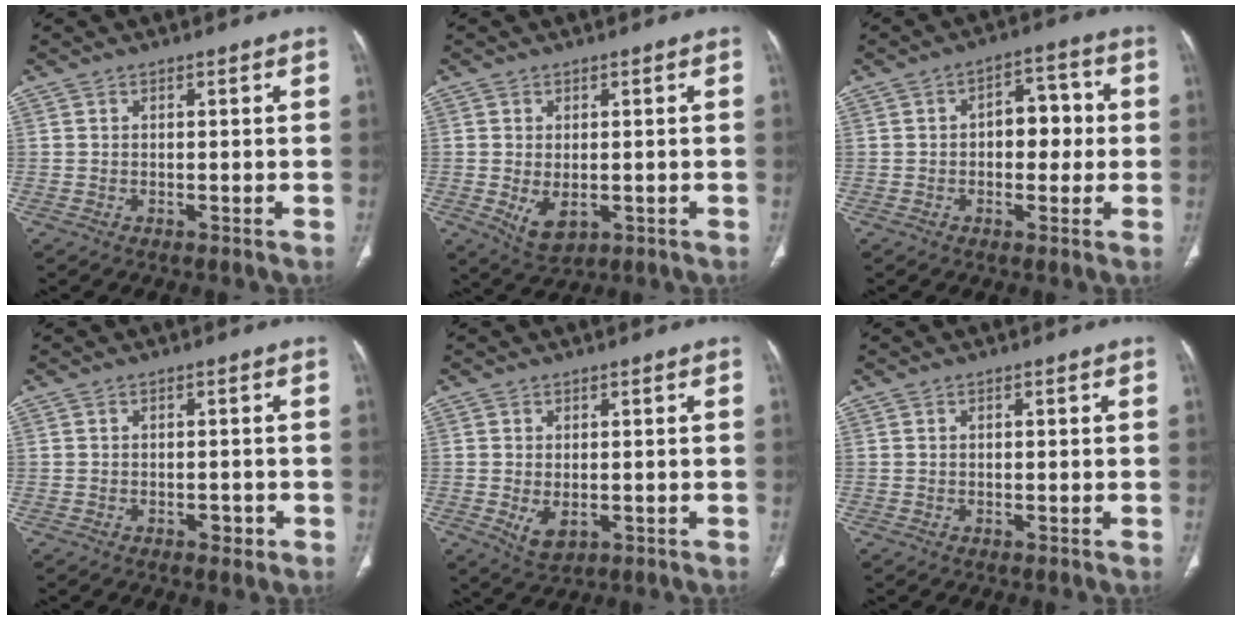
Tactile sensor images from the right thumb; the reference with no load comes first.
{"total": 5.2, "force": [-1.0, 3.2, 4.1], "torque": [-0.069, -0.010, -0.002]}
{"total": 7.8, "force": [0.2, 4.9, 6.1], "torque": [-0.053, 0.023, -0.002]}
{"total": 2.0, "force": [-0.9, 1.3, 1.2], "torque": [-0.008, 0.003, -0.011]}
{"total": 4.3, "force": [-0.8, 2.7, 3.3], "torque": [-0.057, -0.009, -0.001]}
{"total": 0.6, "force": [0.1, 0.3, 0.5], "torque": [-0.014, 0.004, 0.004]}